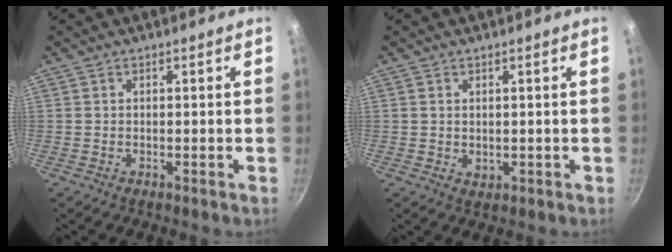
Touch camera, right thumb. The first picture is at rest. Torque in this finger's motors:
{"motor_torque": [-0.17, 0.17, -0.13, 0.04, -0.02]}